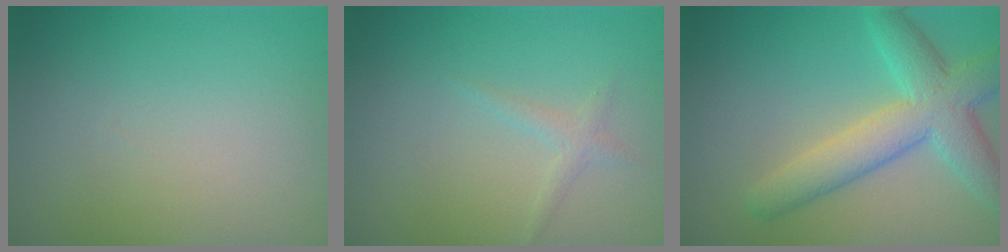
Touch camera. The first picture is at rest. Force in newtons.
{"total": 1.0, "press": 1.0, "slide": 0.1}
{"total": 6.1, "press": 6.1, "slide": 0.1}